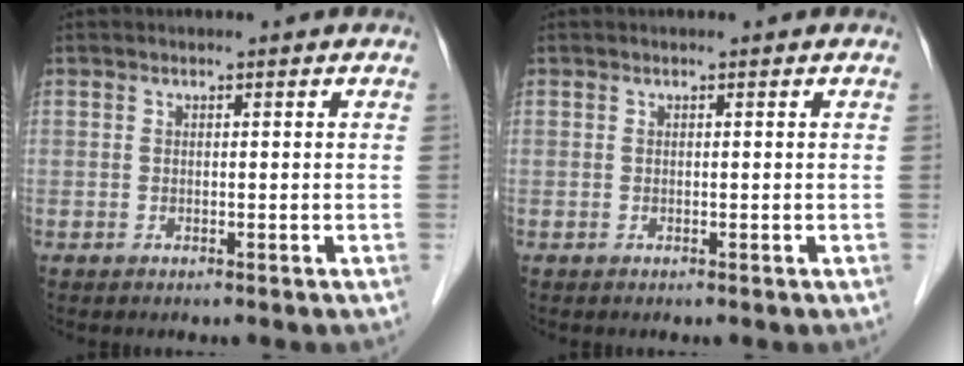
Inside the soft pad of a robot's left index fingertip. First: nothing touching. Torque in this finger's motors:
{"motor_torque": [0.00, 0.00, 0.00, 0.00]}